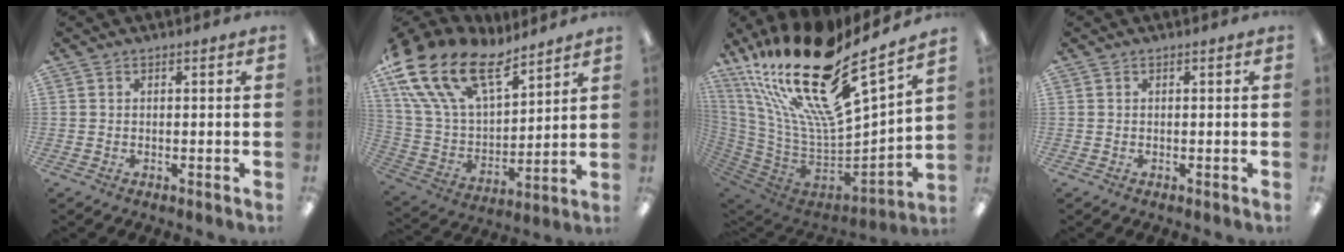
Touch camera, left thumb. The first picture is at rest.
{"total": 22.1, "force": [14.6, 11.1, 12.4], "torque": [-0.262, -0.086, 0.266]}
{"total": 26.6, "force": [17.5, 8.1, 18.3], "torque": [-0.322, -0.135, 0.301]}
{"total": 0.0}